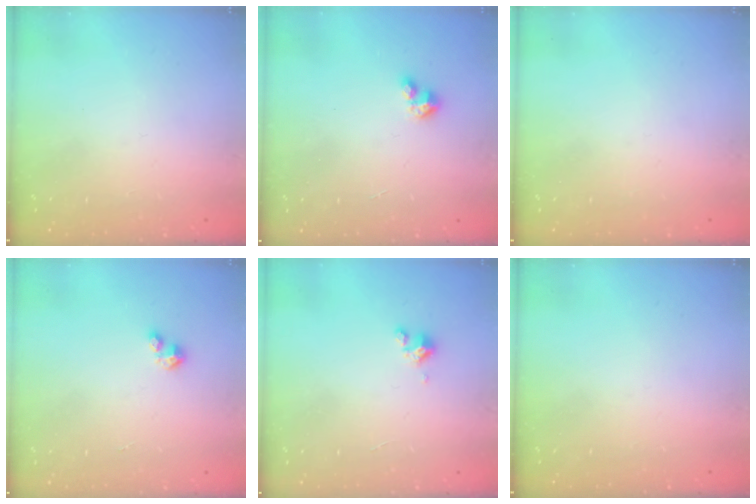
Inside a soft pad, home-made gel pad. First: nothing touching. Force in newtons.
{"total": 1.9, "press": 1.9, "slide": 0.3}
{"total": 0.0}
{"total": 2.2, "press": 2.2, "slide": 0.4}
{"total": 1.2, "press": 1.2, "slide": 0.2}
{"total": 0.0}